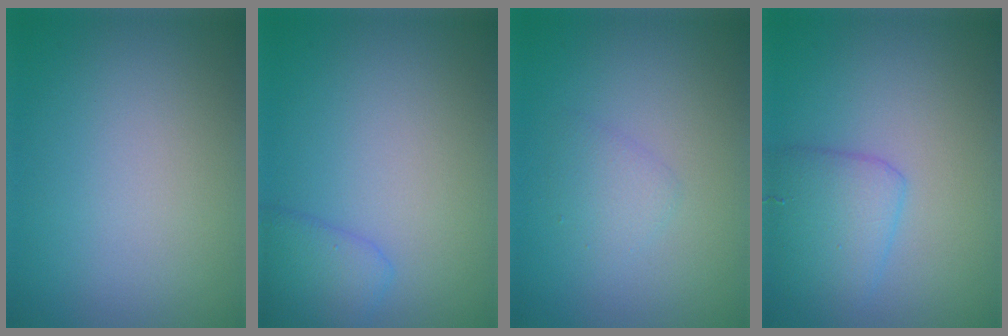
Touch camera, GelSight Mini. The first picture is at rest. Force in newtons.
{"total": 2.3, "press": 2.2, "slide": 0.2}
{"total": 1.4, "press": 1.4, "slide": 0.0}
{"total": 3.1, "press": 3.1, "slide": 0.1}